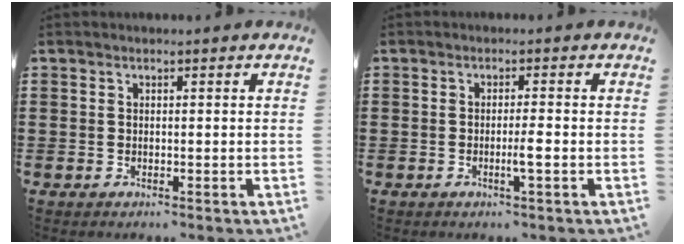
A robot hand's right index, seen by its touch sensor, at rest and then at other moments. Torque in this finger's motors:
{"motor_torque": [0.06, 0.09, 0.04, 0.03]}